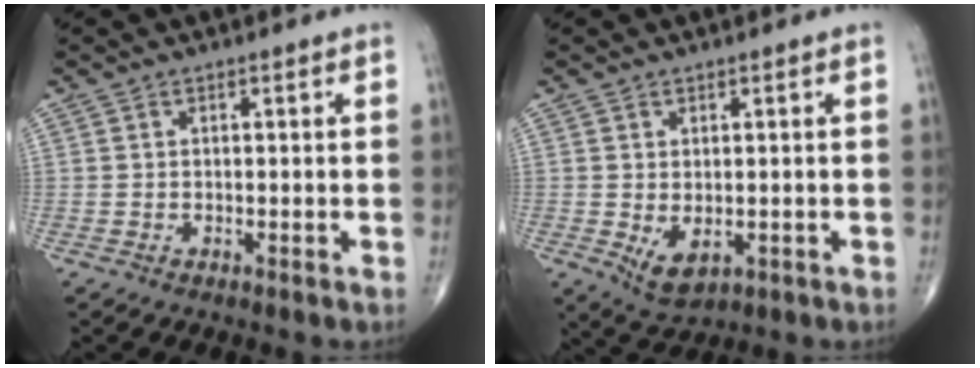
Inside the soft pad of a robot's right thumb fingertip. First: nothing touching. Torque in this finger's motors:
{"motor_torque": [-0.19, 0.34, 0.25, 0.21, 0.15]}